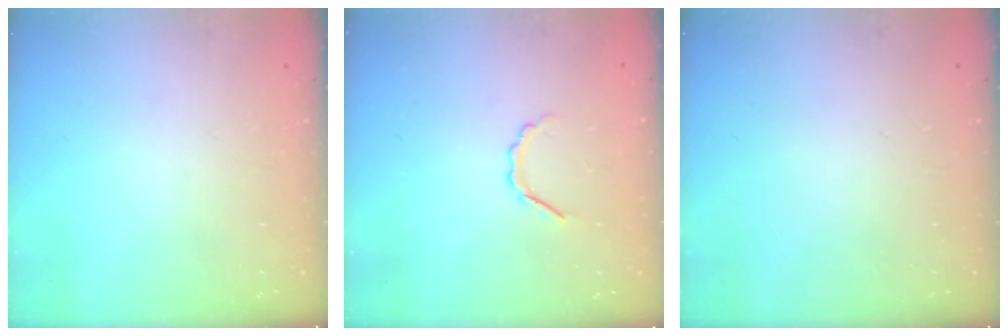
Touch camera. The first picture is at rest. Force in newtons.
{"total": 4.0, "press": 3.9, "slide": 1.0}
{"total": 0.0}